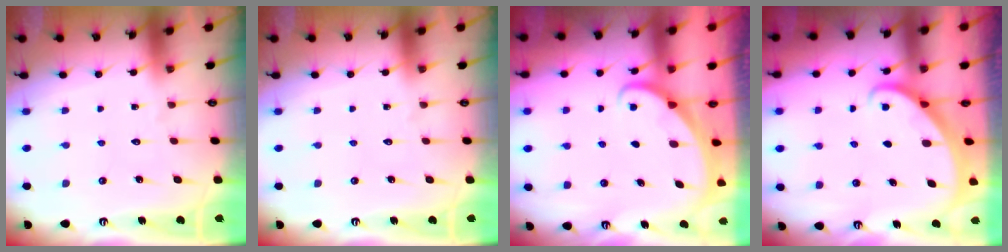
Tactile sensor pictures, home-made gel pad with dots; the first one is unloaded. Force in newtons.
{"total": 0.0}
{"total": 1.6, "press": 1.6, "slide": 0.1}
{"total": 1.7, "press": 1.7, "slide": 0.1}